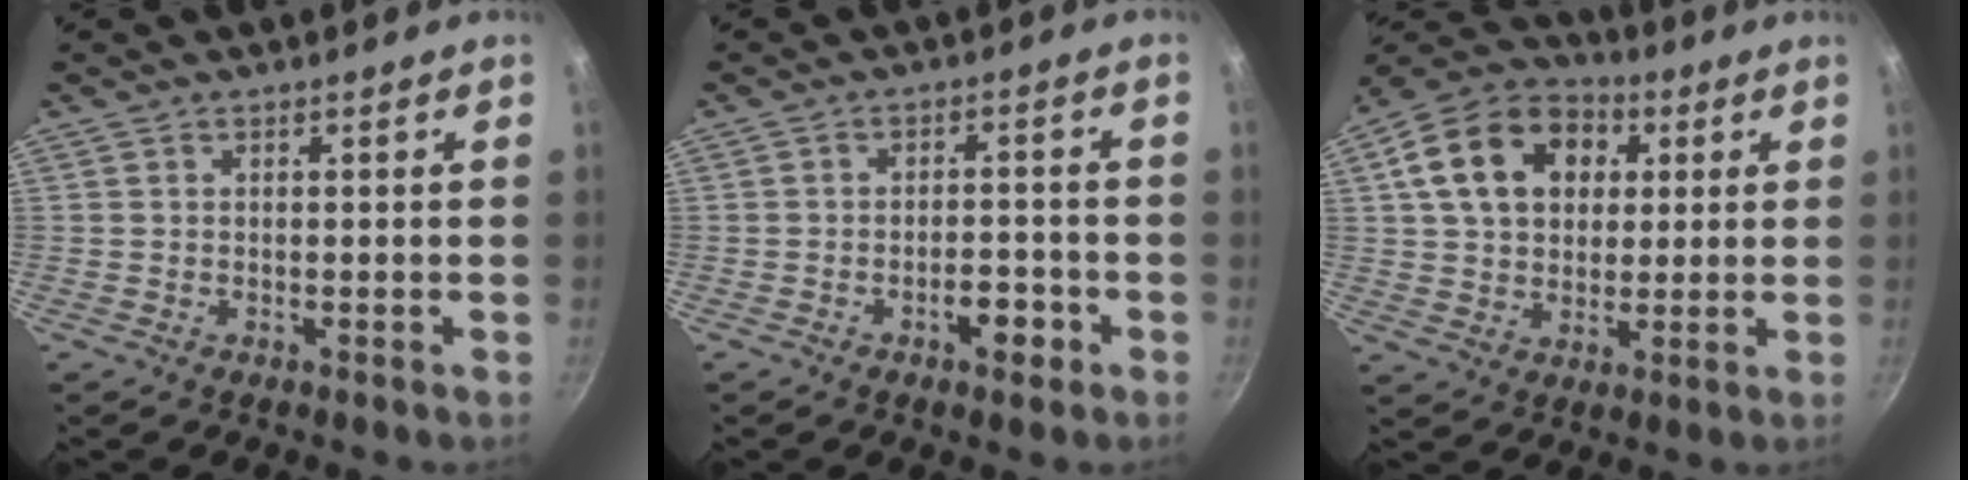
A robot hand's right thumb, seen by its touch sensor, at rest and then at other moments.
{"total": 4.9, "force": [-2.5, 2.3, 3.6], "torque": [-0.031, 0.019, -0.036]}
{"total": 17.5, "force": [4.9, 12.8, 10.8], "torque": [-0.165, 0.020, 0.072]}